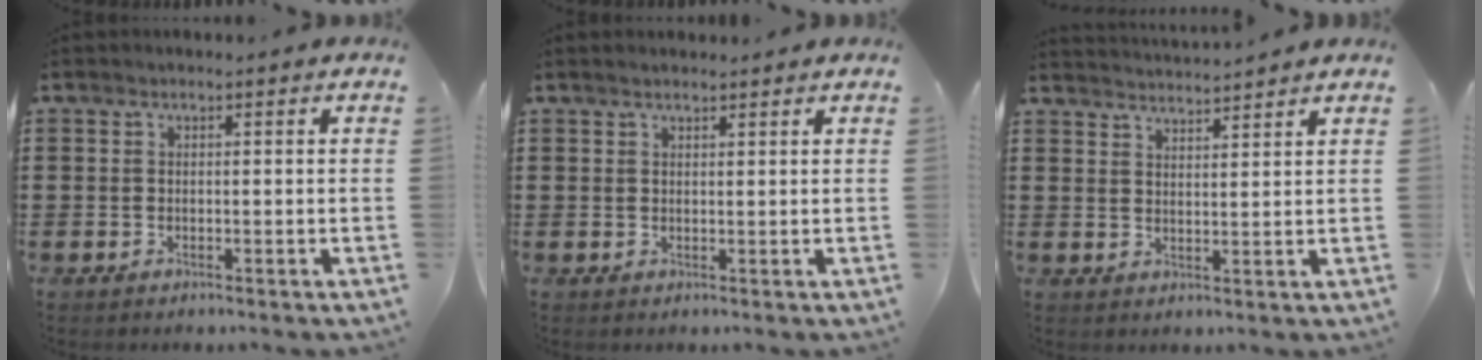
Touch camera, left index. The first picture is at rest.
{"total": 1.2, "force": [1.1, 0.1, 0.5], "torque": [-0.010, 0.001, 0.021]}
{"total": 2.9, "force": [2.8, -0.4, -0.3], "torque": [-0.004, -0.014, 0.052]}